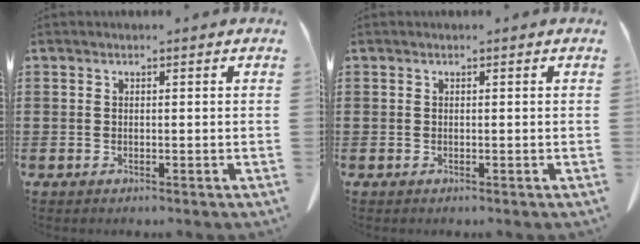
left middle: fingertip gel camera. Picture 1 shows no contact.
{"total": 0.0}